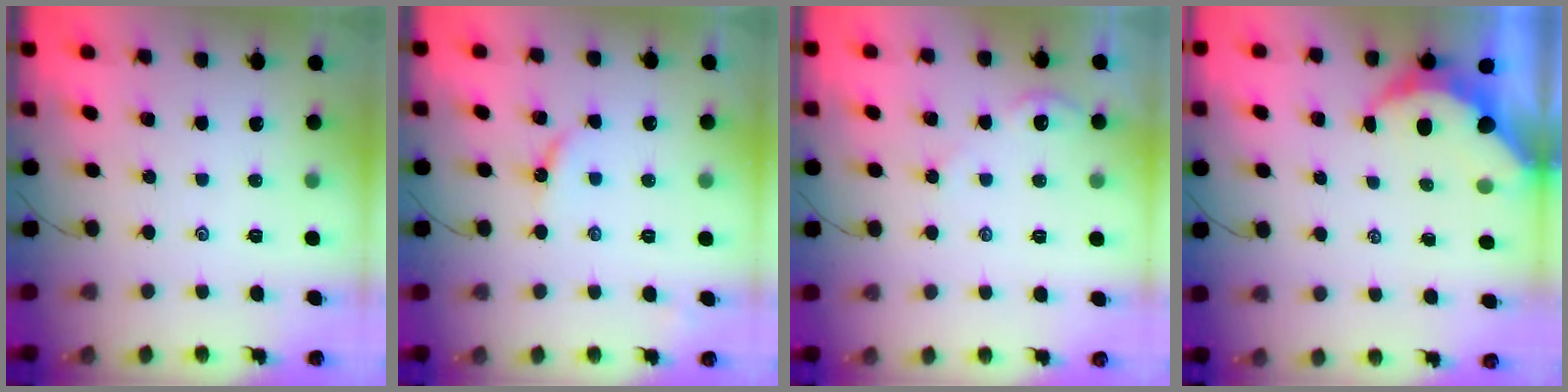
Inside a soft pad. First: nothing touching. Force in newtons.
{"total": 5.8, "press": 5.7, "slide": 0.8}
{"total": 2.4, "press": 2.4, "slide": 0.4}
{"total": 6.1, "press": 6.0, "slide": 0.9}